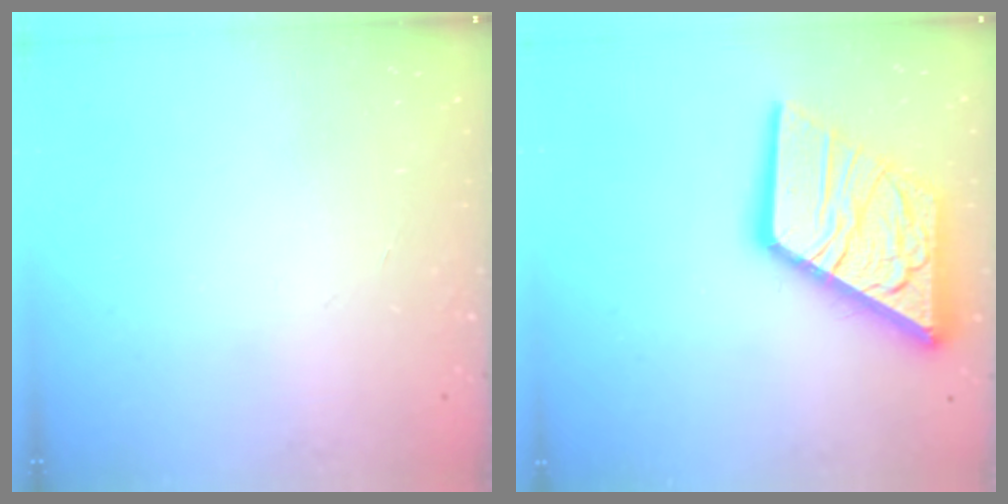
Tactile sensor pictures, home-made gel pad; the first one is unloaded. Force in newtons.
{"total": 22.4, "press": 22.2, "slide": 2.6}